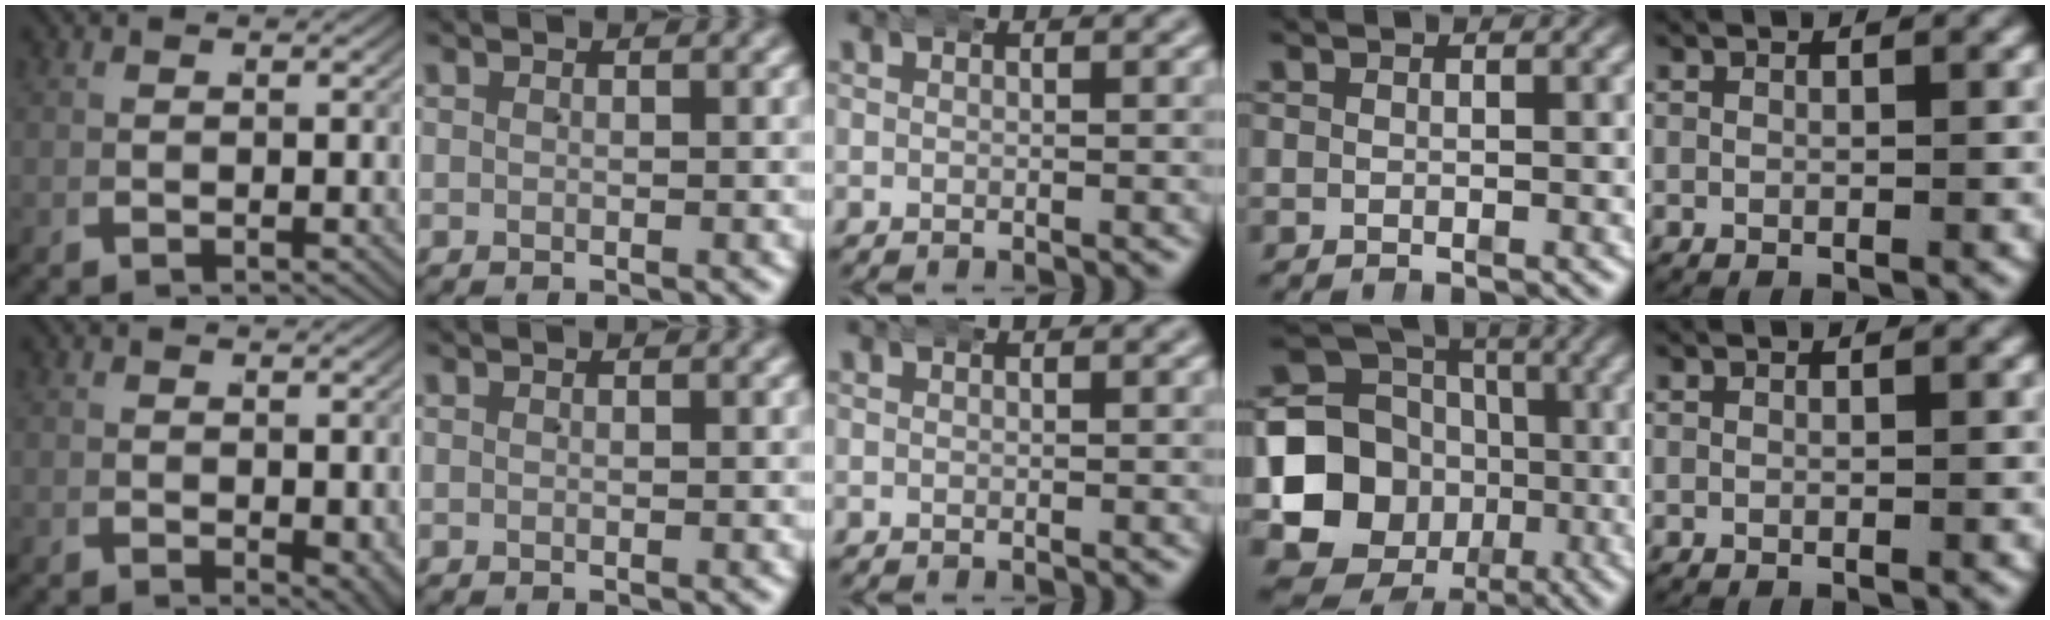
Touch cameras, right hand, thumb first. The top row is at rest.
{"thumb": {"total": 2.4, "force": [0.0, 1.3, 2.0], "torque": [-0.019, -0.012, 0.010]}, "ring": {"total": 17.9, "force": [-2.8, 15.8, 7.9], "torque": [-0.180, -0.057, -0.048]}}